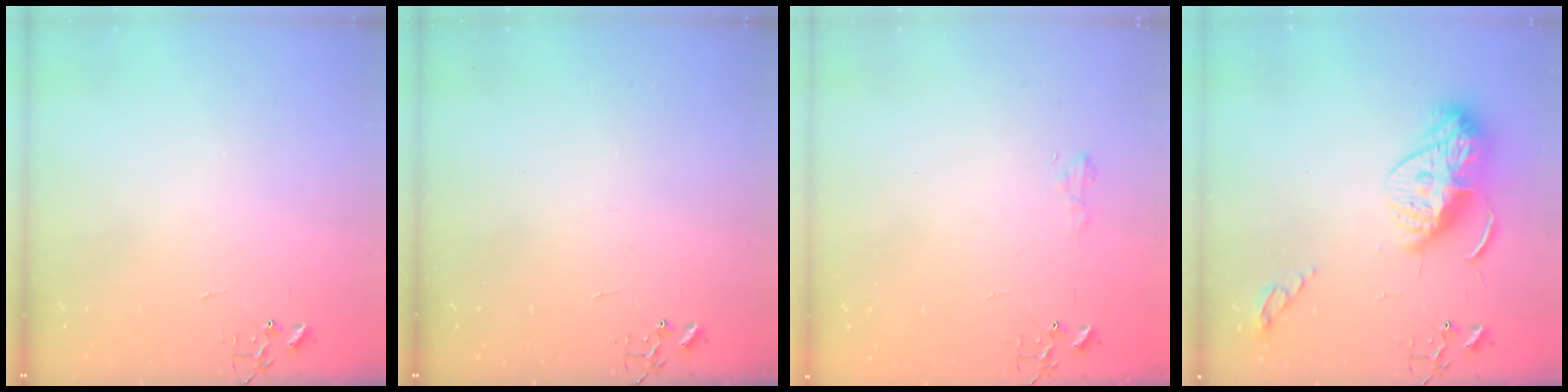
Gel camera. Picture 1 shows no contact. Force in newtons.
{"total": 0.0}
{"total": 5.6, "press": 5.6, "slide": 0.6}
{"total": 16.0, "press": 16.0, "slide": 0.9}